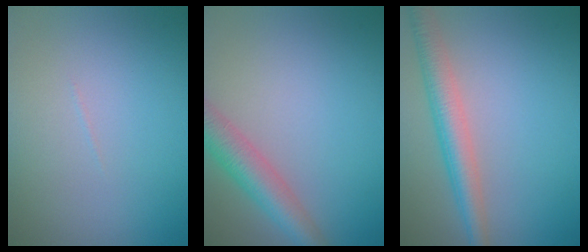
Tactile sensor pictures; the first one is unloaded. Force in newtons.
{"total": 4.4, "press": 4.4, "slide": 0.3}
{"total": 4.2, "press": 4.2, "slide": 0.0}